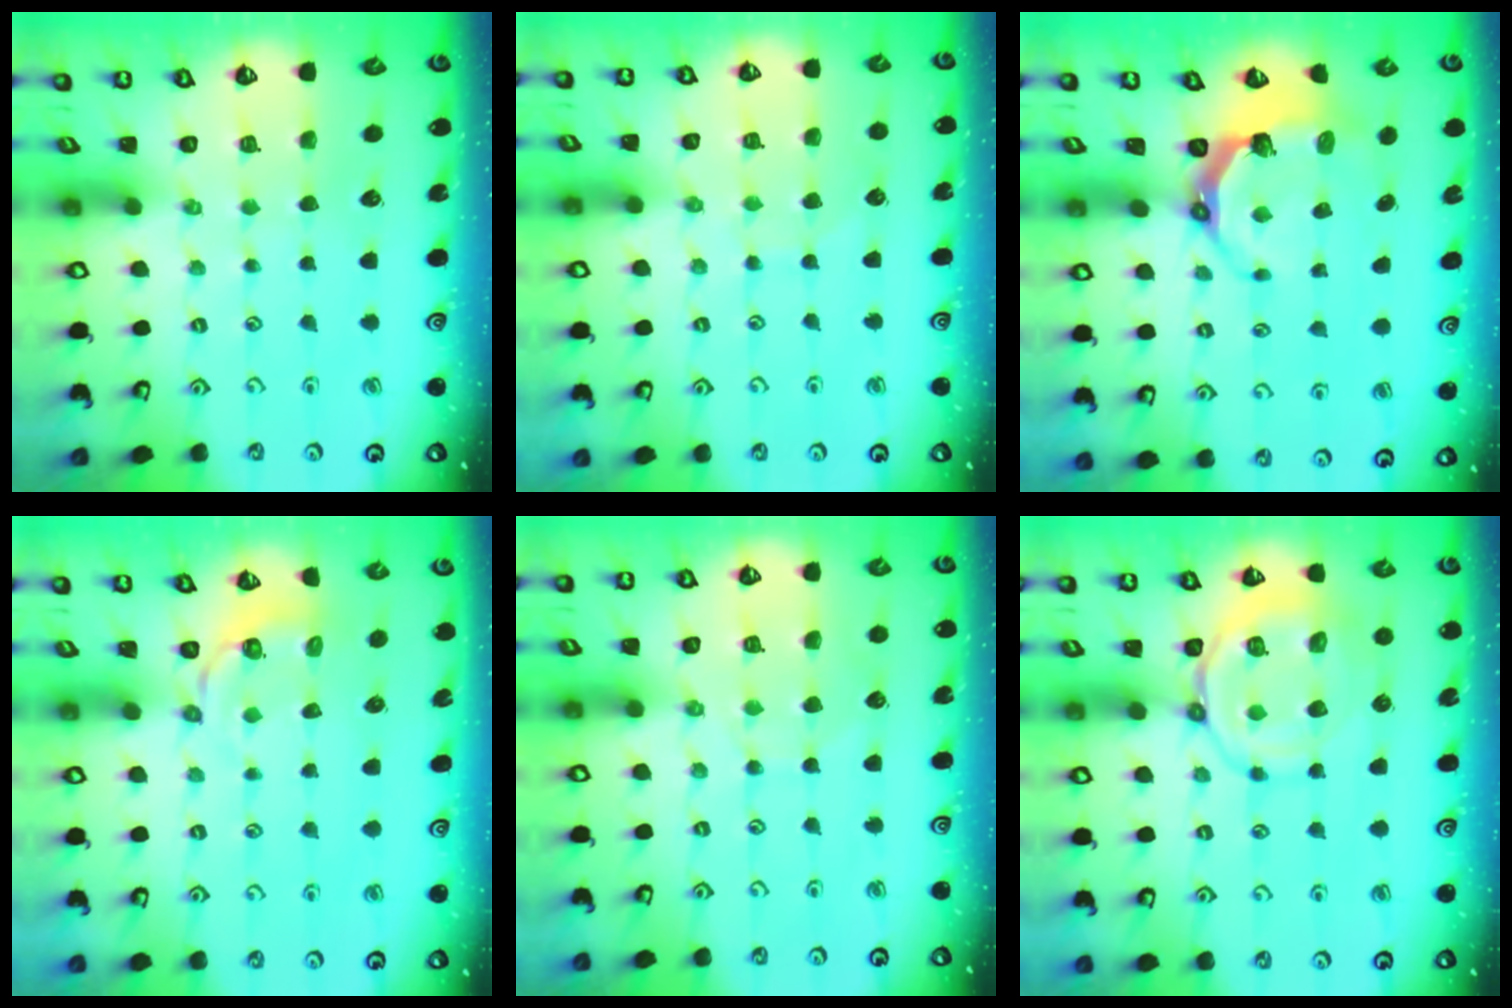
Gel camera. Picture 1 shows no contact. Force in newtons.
{"total": 6.2, "press": 6.2, "slide": 0.5}
{"total": 6.2, "press": 4.7, "slide": 4.1}
{"total": 3.5, "press": 2.4, "slide": 2.6}
{"total": 6.0, "press": 6.0, "slide": 0.6}
{"total": 12.2, "press": 12.0, "slide": 1.6}